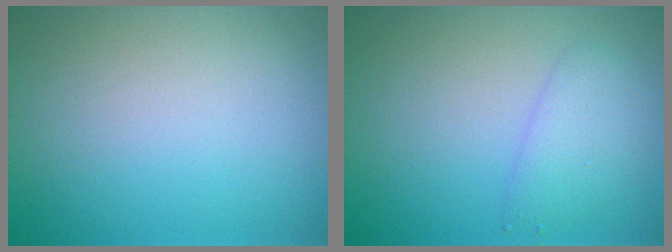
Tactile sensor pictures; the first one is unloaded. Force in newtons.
{"total": 2.1, "press": 2.1, "slide": 0.1}